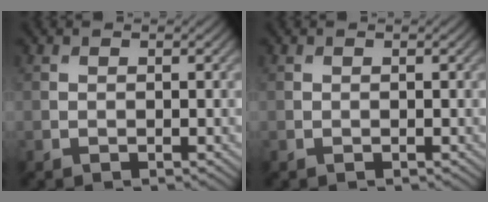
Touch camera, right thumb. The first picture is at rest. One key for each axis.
{"total": 0.0}